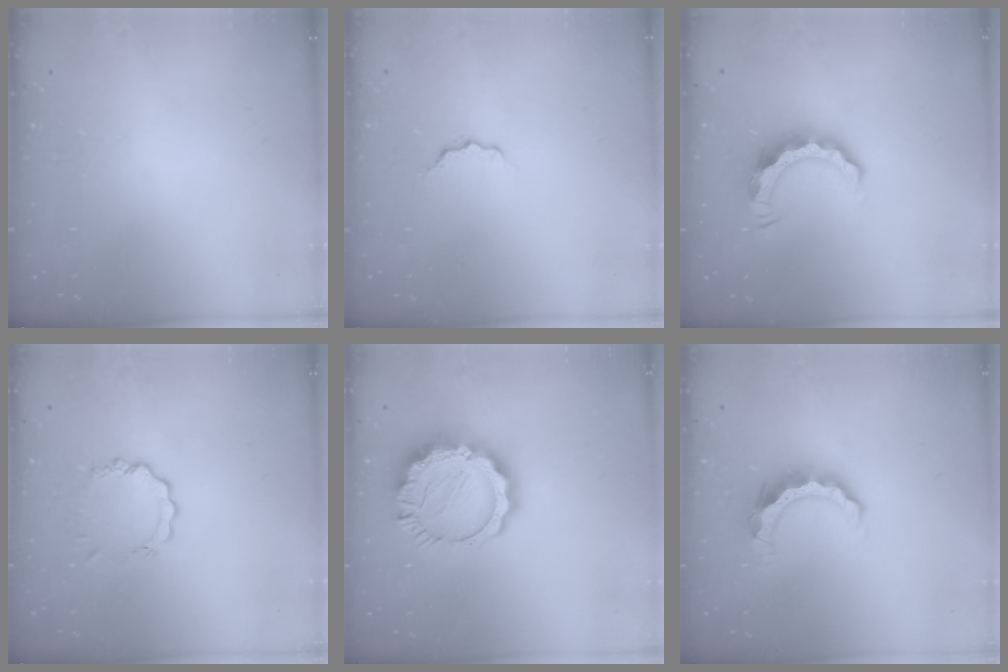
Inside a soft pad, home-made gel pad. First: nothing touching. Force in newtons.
{"total": 3.8, "press": 3.8, "slide": 0.4}
{"total": 8.4, "press": 8.4, "slide": 0.5}
{"total": 6.0, "press": 6.0, "slide": 0.5}
{"total": 14.7, "press": 14.6, "slide": 1.3}
{"total": 9.8, "press": 9.7, "slide": 0.9}